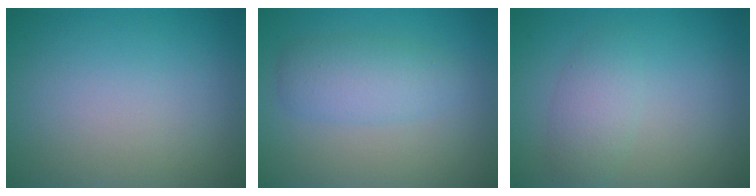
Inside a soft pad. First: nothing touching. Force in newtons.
{"total": 3.3, "press": 3.3, "slide": 0.1}
{"total": 2.4, "press": 2.4, "slide": 0.0}